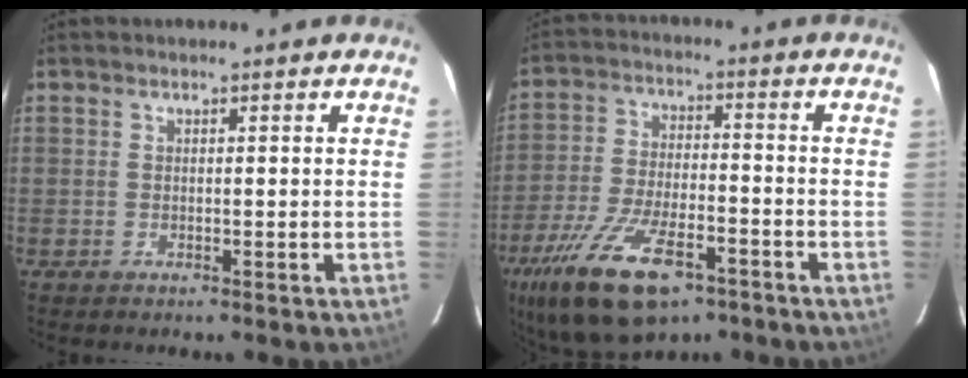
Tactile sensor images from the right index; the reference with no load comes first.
{"total": 19.5, "force": [-11.8, 8.2, 13.1], "torque": [-0.275, -0.041, -0.202]}